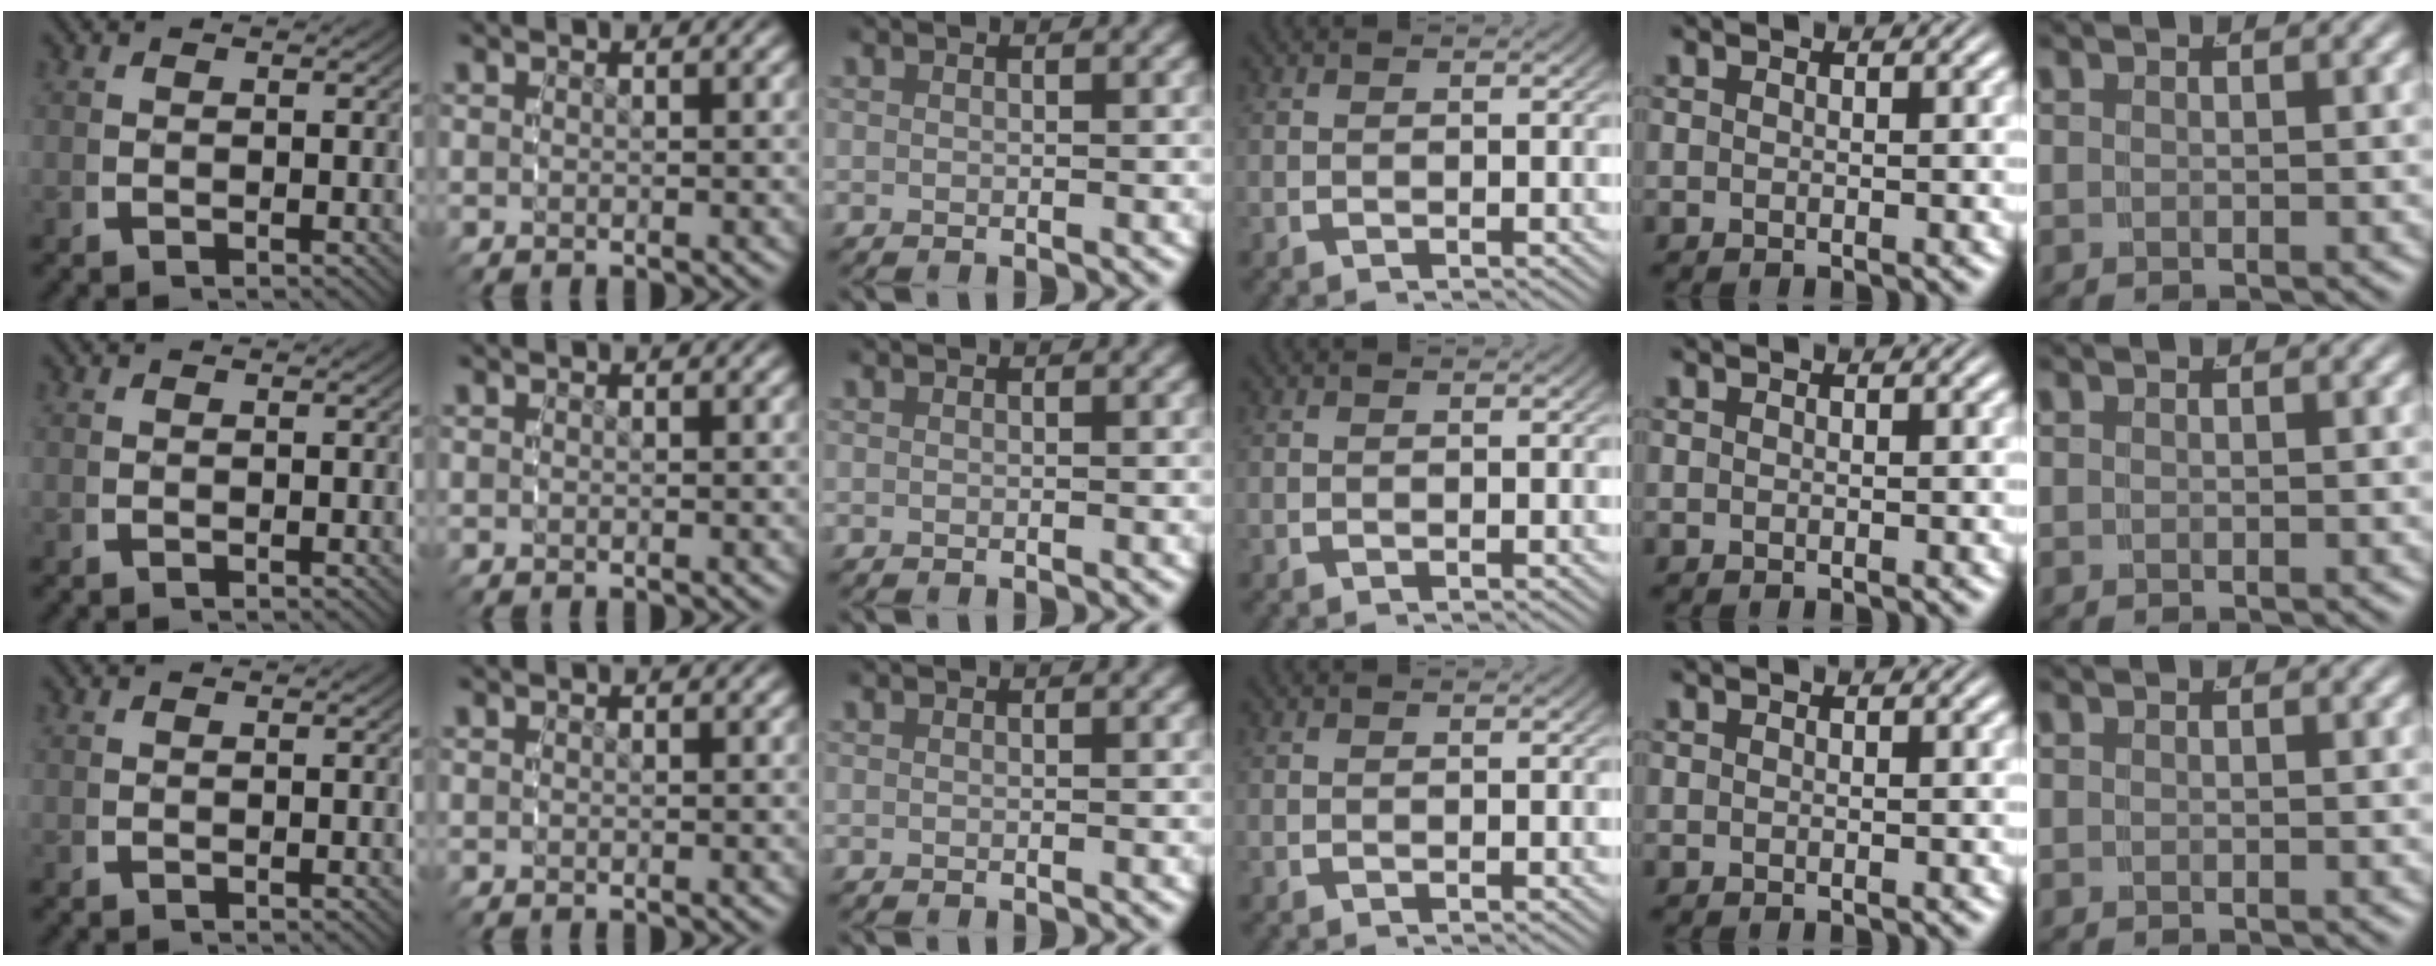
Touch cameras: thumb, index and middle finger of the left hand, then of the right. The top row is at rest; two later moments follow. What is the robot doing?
{"motion": "reach", "object": "jewelry box"}